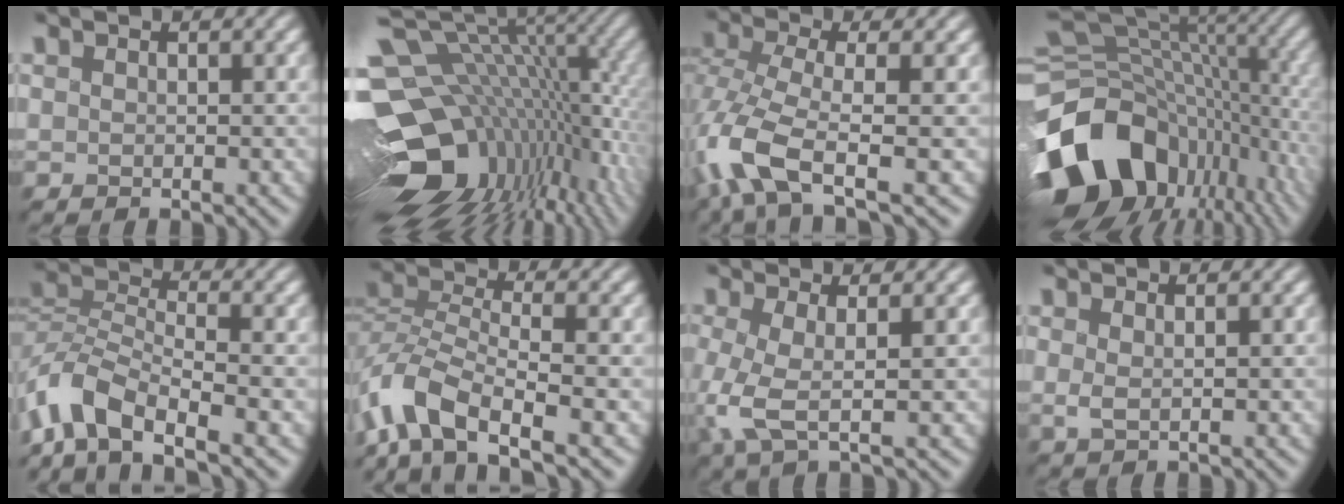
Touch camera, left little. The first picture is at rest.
{"total": 17.8, "force": [-4.9, 11.3, 12.8], "torque": [-0.222, 0.004, -0.056]}
{"total": 7.6, "force": [-3.8, 2.3, 6.1], "torque": [-0.145, 0.001, -0.083]}
{"total": 17.7, "force": [-6.6, 12.1, 11.1], "torque": [-0.243, -0.011, -0.100]}
{"total": 7.1, "force": [-5.4, 2.3, 4.0], "torque": [-0.077, 0.001, -0.110]}
{"total": 7.5, "force": [-5.1, 2.4, 4.9], "torque": [-0.105, 0.002, -0.108]}
{"total": 3.3, "force": [-1.0, 0.6, 3.1], "torque": [-0.083, -0.002, -0.017]}
{"total": 0.8, "force": [0.0, 0.1, 0.8], "torque": [-0.018, -0.003, 0.006]}